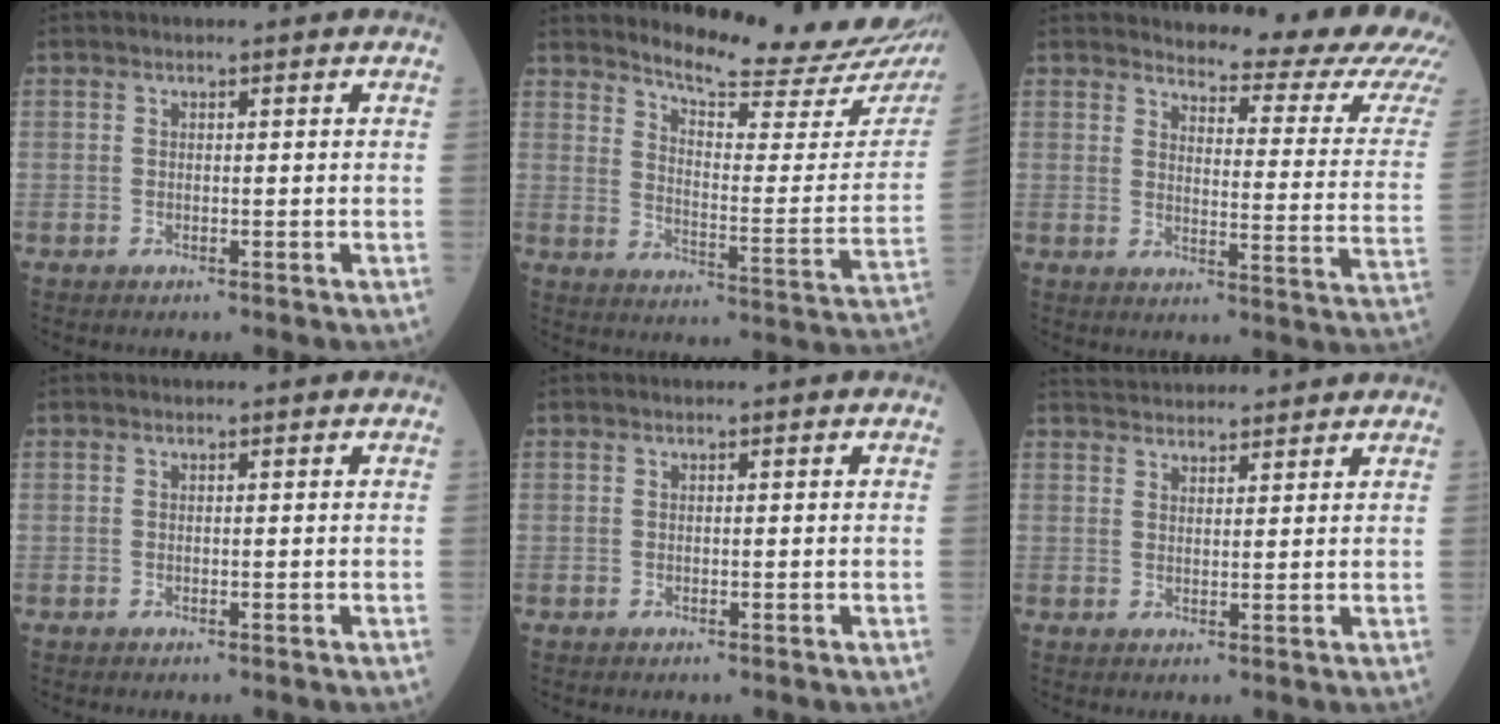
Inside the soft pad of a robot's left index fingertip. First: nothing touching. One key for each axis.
{"total": 20.3, "fx": 18.6, "fy": 2.0, "fz": 8.0, "tx": -0.115, "ty": -0.094, "tz": 0.231}
{"total": 16.9, "fx": 16.0, "fy": 0.8, "fz": 5.4, "tx": -0.063, "ty": -0.104, "tz": 0.169}
{"total": 0.0}
{"total": 0.0}
{"total": 8.2, "fx": 8.0, "fy": 1.0, "fz": 1.8, "tx": -0.032, "ty": 0.034, "tz": 0.118}